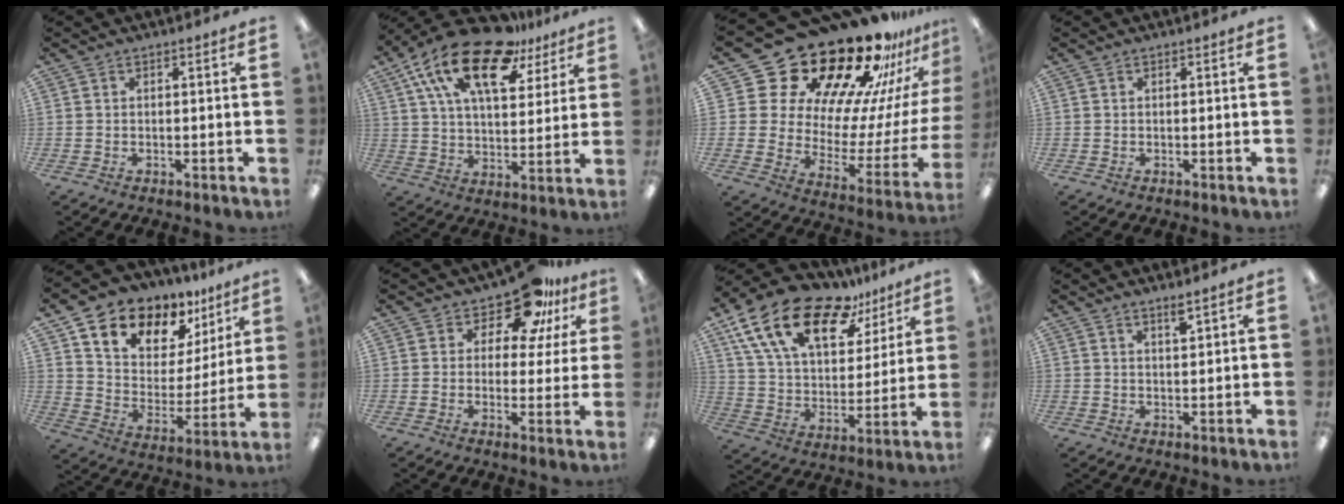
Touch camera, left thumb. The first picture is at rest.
{"total": 20.9, "force": [12.8, 9.6, 13.5], "torque": [-0.247, -0.062, 0.222]}
{"total": 30.4, "force": [23.4, 13.4, 14.1], "torque": [-0.191, -0.205, 0.429]}
{"total": 0.0}
{"total": 10.9, "force": [9.1, 5.8, 1.4], "torque": [-0.044, -0.087, 0.170]}
{"total": 12.6, "force": [9.0, 6.0, 6.3], "torque": [-0.102, -0.056, 0.161]}
{"total": 21.1, "force": [13.2, 10.5, 12.6], "torque": [-0.234, -0.072, 0.236]}
{"total": 2.2, "force": [1.9, 0.0, 1.0], "torque": [-0.016, -0.007, 0.033]}